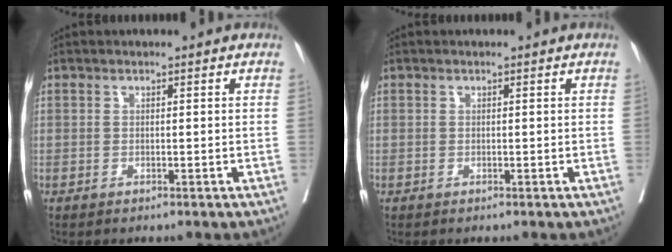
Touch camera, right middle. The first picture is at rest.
{"total": 0.0}